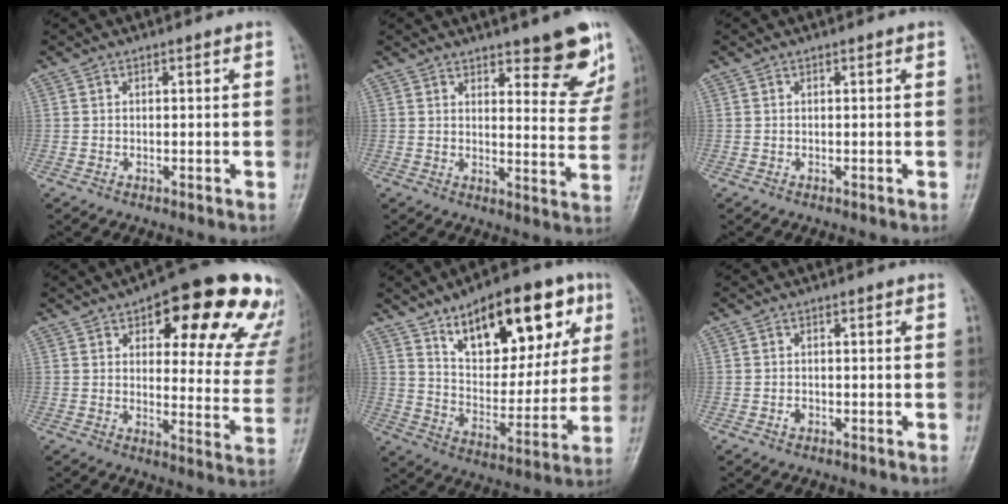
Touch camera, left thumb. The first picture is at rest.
{"total": 10.8, "force": [7.2, 3.5, 7.2], "torque": [-0.046, -0.046, 0.096]}
{"total": 0.0}
{"total": 23.6, "force": [13.4, 8.9, 17.3], "torque": [-0.172, -0.036, 0.160]}
{"total": 22.2, "force": [11.1, 10.8, 16.0], "torque": [-0.180, -0.032, 0.177]}
{"total": 1.0, "force": [-0.4, 0.7, 0.5], "torque": [-0.007, 0.001, -0.008]}